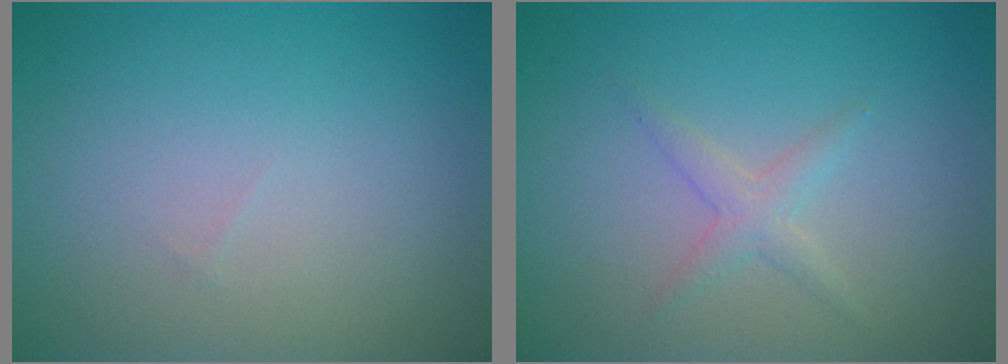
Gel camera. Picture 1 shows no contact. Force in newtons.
{"total": 1.6, "press": 1.6, "slide": 0.1}